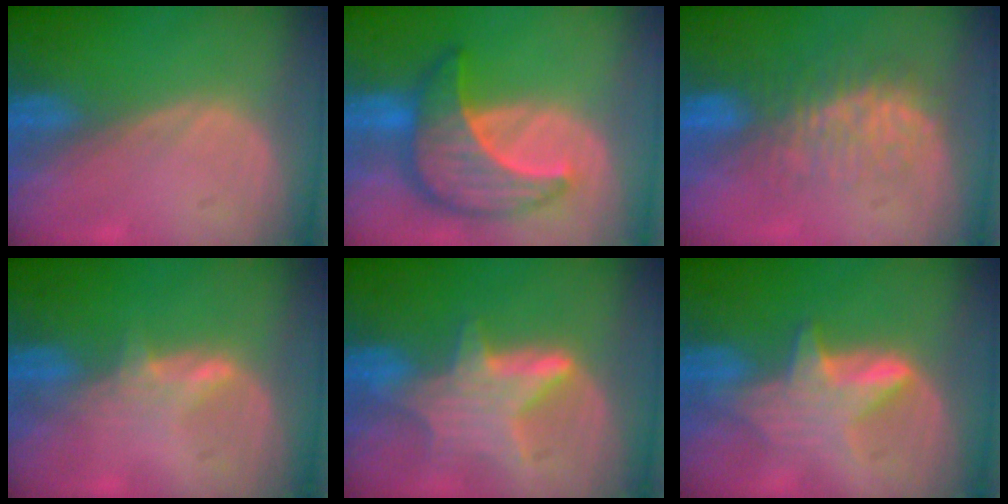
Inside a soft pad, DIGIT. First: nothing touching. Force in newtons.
{"total": 9.5, "press": 9.5, "slide": 0.7}
{"total": 7.6, "press": 7.4, "slide": 1.9}
{"total": 2.6, "press": 2.5, "slide": 0.3}
{"total": 6.8, "press": 6.6, "slide": 1.7}
{"total": 6.0, "press": 5.9, "slide": 1.1}